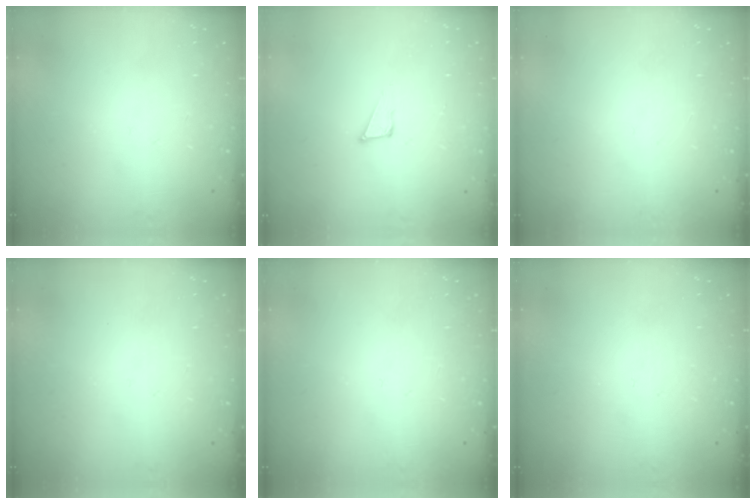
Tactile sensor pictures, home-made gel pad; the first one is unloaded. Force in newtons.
{"total": 3.6, "press": 3.5, "slide": 0.9}
{"total": 0.0}
{"total": 0.0}
{"total": 0.0}
{"total": 0.0}